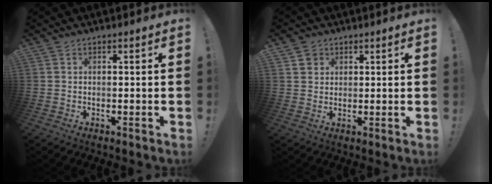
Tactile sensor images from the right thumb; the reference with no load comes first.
{"total": 3.6, "force": [2.0, 2.9, 0.5], "torque": [-0.008, -0.006, 0.038]}